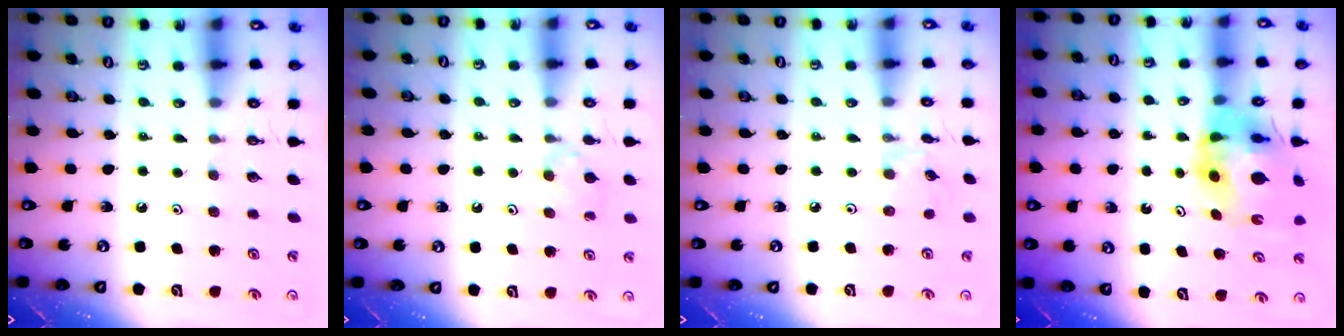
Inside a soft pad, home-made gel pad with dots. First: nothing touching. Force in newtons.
{"total": 5.7, "press": 5.7, "slide": 0.9}
{"total": 1.5, "press": 1.4, "slide": 0.4}
{"total": 11.8, "press": 11.7, "slide": 1.3}